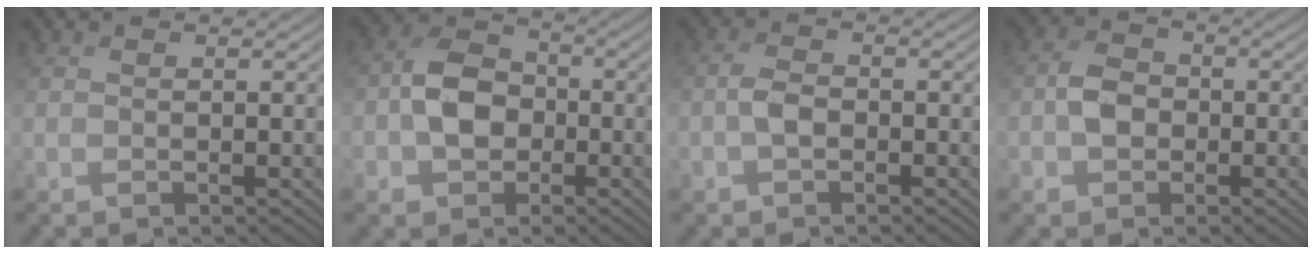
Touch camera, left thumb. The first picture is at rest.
{"total": 6.8, "force": [-1.6, 5.4, 3.9], "torque": [-0.076, 0.007, -0.046]}
{"total": 2.5, "force": [-1.0, 1.4, 1.7], "torque": [-0.036, 0.006, -0.025]}
{"total": 3.8, "force": [-1.0, 3.1, 2.0], "torque": [-0.037, 0.004, -0.027]}